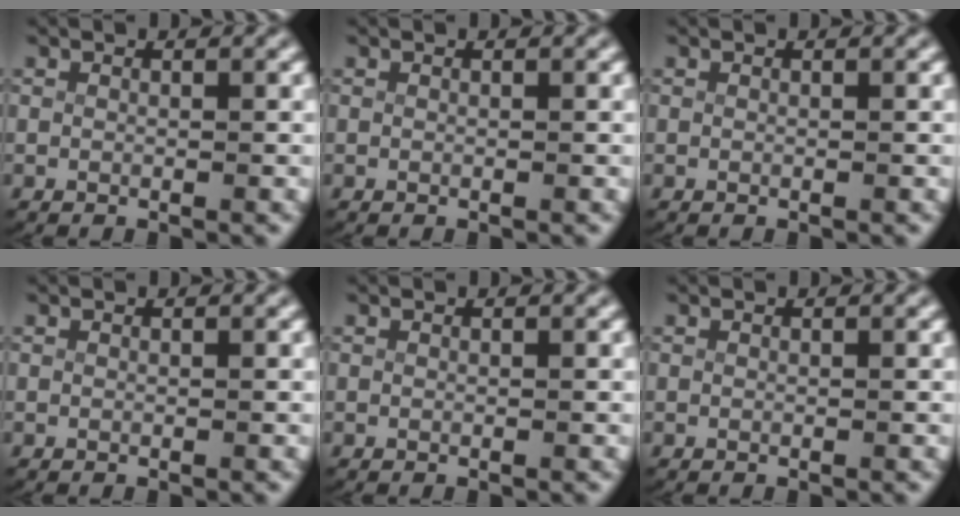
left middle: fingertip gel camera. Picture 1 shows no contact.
{"total": 0.0}
{"total": 0.0}
{"total": 0.0}
{"total": 0.0}
{"total": 0.0}